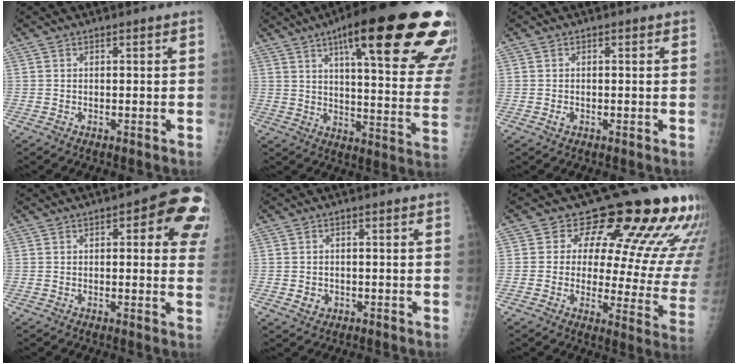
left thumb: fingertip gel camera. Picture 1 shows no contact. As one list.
[{"total": 31.1, "force": [17.5, 6.8, 24.8], "torque": [-0.256, -0.038, 0.239]}, {"total": 0.9, "force": [-0.3, 0.7, 0.5], "torque": [-0.007, 0.000, -0.004]}, {"total": 13.1, "force": [4.5, 4.9, 11.4], "torque": [-0.091, -0.006, 0.039]}, {"total": 2.2, "force": [-0.5, 1.9, 0.9], "torque": [-0.006, 0.003, -0.002]}, {"total": 19.8, "force": [13.5, 7.5, 12.5], "torque": [-0.109, -0.079, 0.150]}]